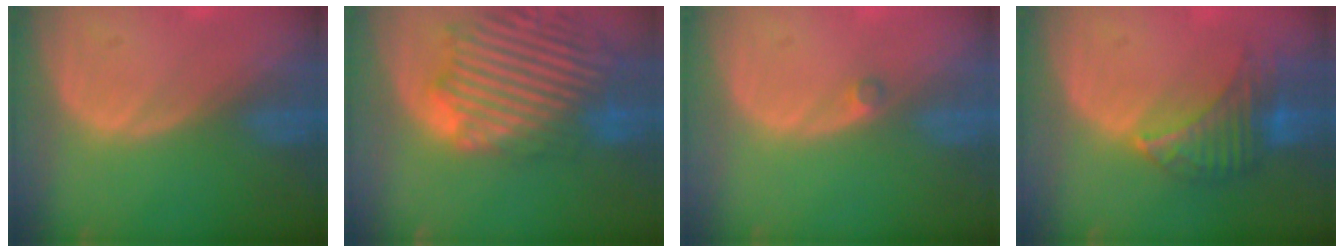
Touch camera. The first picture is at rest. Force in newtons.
{"total": 14.6, "press": 12.5, "slide": 7.5}
{"total": 1.0, "press": 0.9, "slide": 0.5}
{"total": 7.4, "press": 6.9, "slide": 2.5}